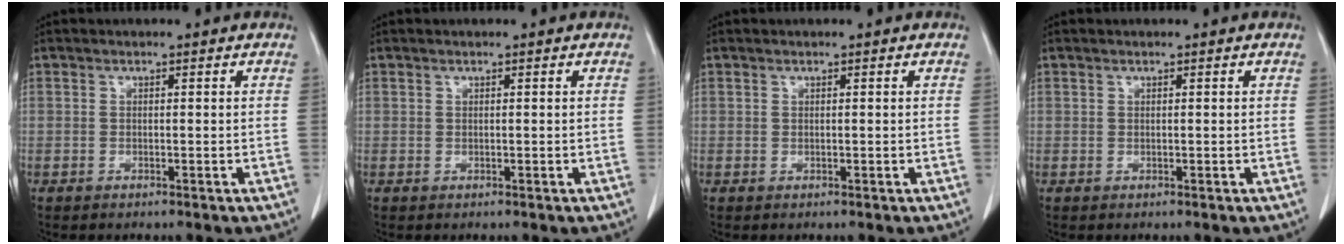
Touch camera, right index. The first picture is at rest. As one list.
[{"total": 0.0}, {"total": 0.0}, {"total": 0.0}]